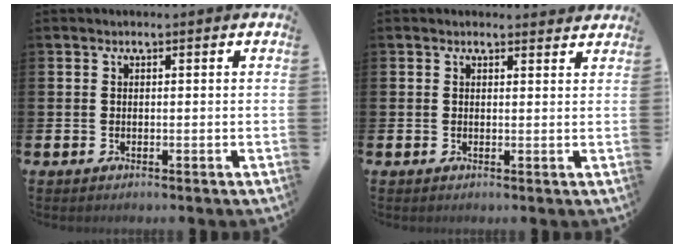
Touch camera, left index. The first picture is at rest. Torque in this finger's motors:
{"motor_torque": [0.94, -1.20, 0.14, -0.01]}